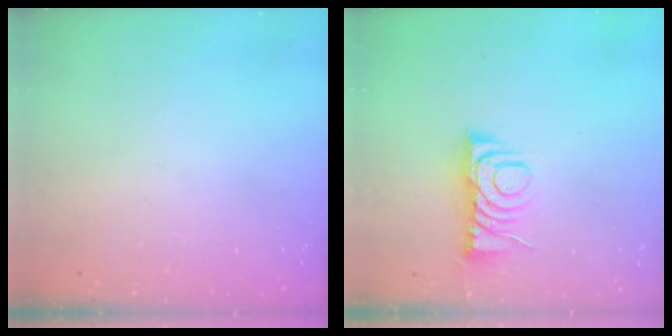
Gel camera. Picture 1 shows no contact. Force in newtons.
{"total": 8.0, "press": 7.9, "slide": 0.4}